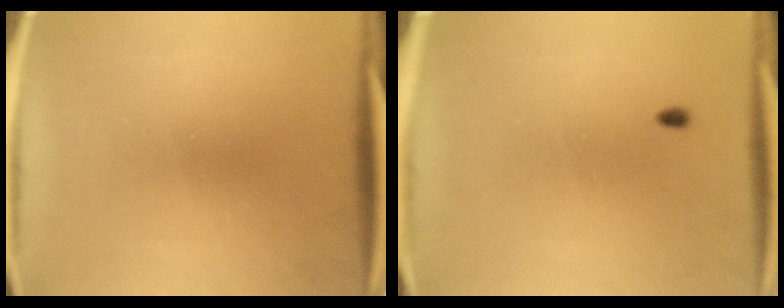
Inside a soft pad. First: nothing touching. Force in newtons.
{"total": 0.7}